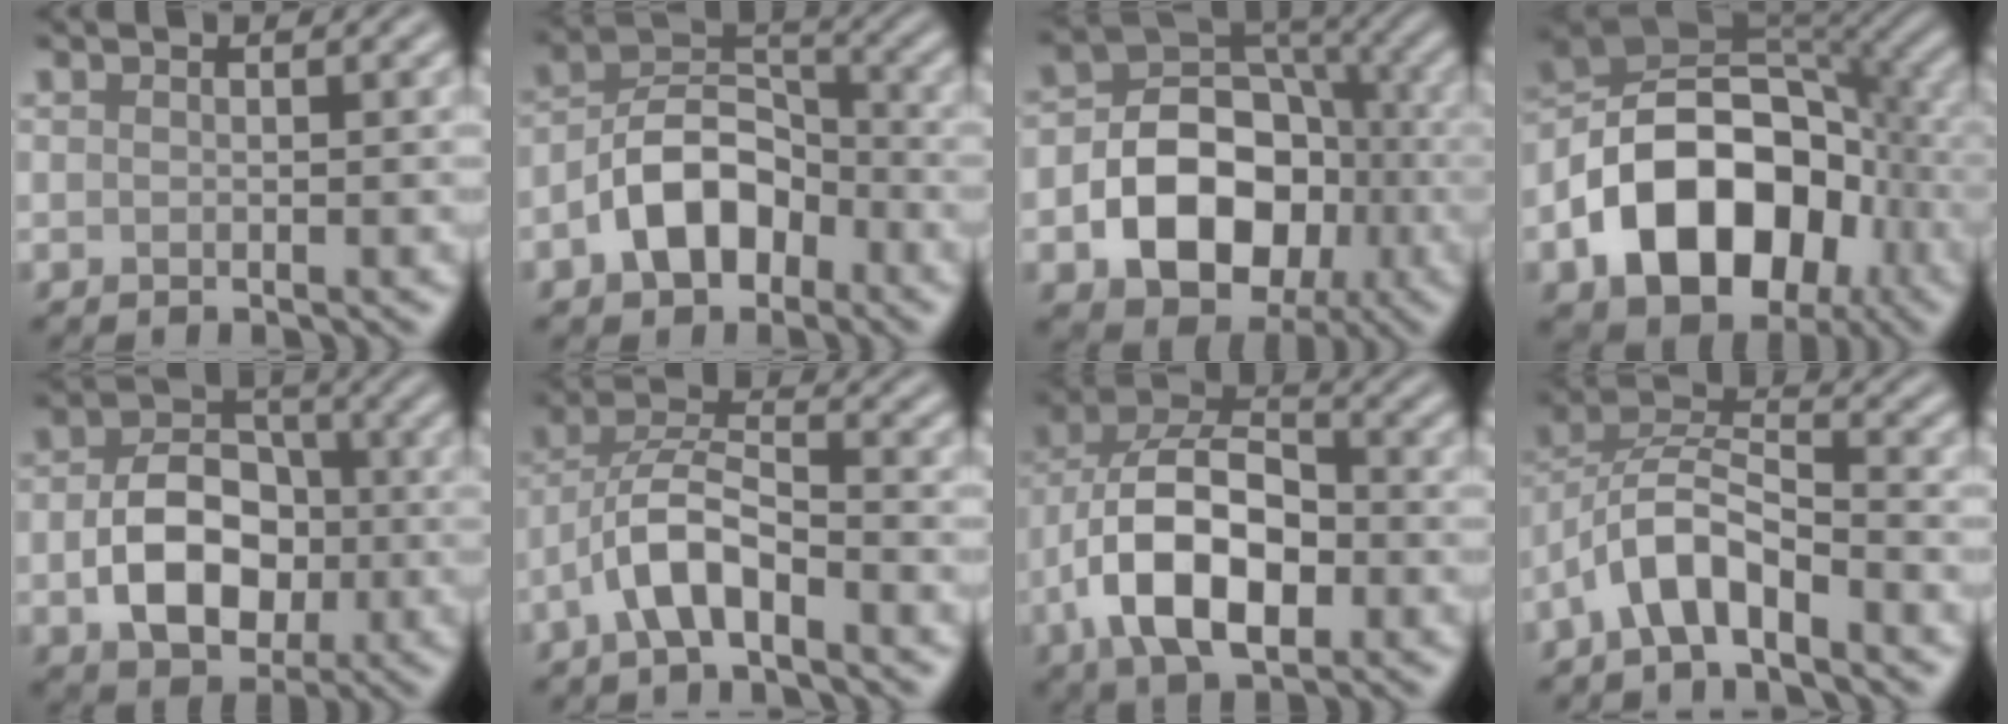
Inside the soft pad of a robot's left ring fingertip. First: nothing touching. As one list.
[{"total": 6.3, "force": [-2.8, 4.1, 3.9], "torque": [-0.059, 0.010, -0.059]}, {"total": 9.9, "force": [-2.5, 7.3, 6.2], "torque": [-0.088, 0.000, -0.045]}, {"total": 12.6, "force": [-4.5, 8.5, 8.2], "torque": [-0.132, 0.003, -0.085]}, {"total": 7.4, "force": [-1.2, 5.4, 5.0], "torque": [-0.088, -0.002, -0.016]}, {"total": 4.9, "force": [-2.6, 1.7, 3.8], "torque": [-0.070, 0.018, -0.054]}, {"total": 10.4, "force": [-3.0, 5.8, 8.1], "torque": [-0.151, 0.007, -0.063]}, {"total": 5.1, "force": [-3.0, 1.8, 3.6], "torque": [-0.067, 0.017, -0.065]}]